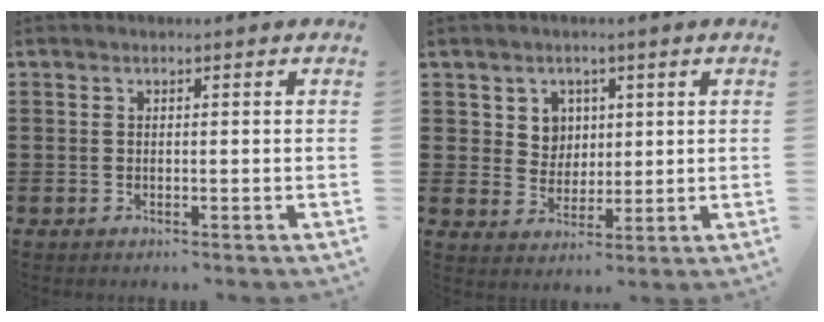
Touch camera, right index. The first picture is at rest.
{"total": 4.6, "force": [1.9, 4.1, 1.1], "torque": [-0.034, 0.010, 0.033]}